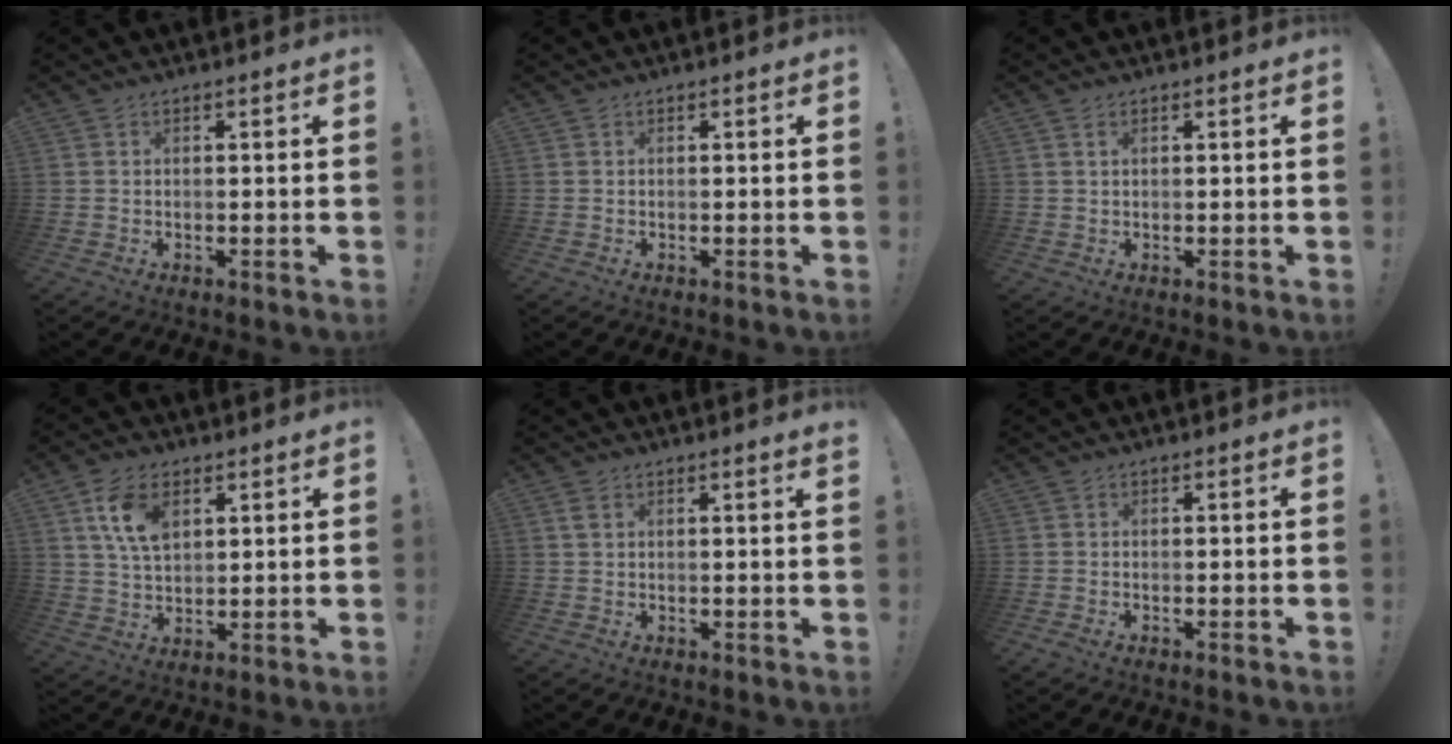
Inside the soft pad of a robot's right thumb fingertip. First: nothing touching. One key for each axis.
{"total": 0.0}
{"total": 1.2, "fx": 0.7, "fy": 0.5, "fz": 0.9, "tx": -0.014, "ty": 0.000, "tz": 0.011}
{"total": 10.1, "fx": 4.4, "fy": 6.0, "fz": 6.9, "tx": -0.127, "ty": -0.001, "tz": 0.082}
{"total": 1.9, "fx": 1.4, "fy": 0.1, "fz": 1.3, "tx": -0.012, "ty": -0.007, "tz": 0.021}
{"total": 0.8, "fx": -0.6, "fy": 0.3, "fz": 0.4, "tx": -0.006, "ty": 0.002, "tz": -0.011}